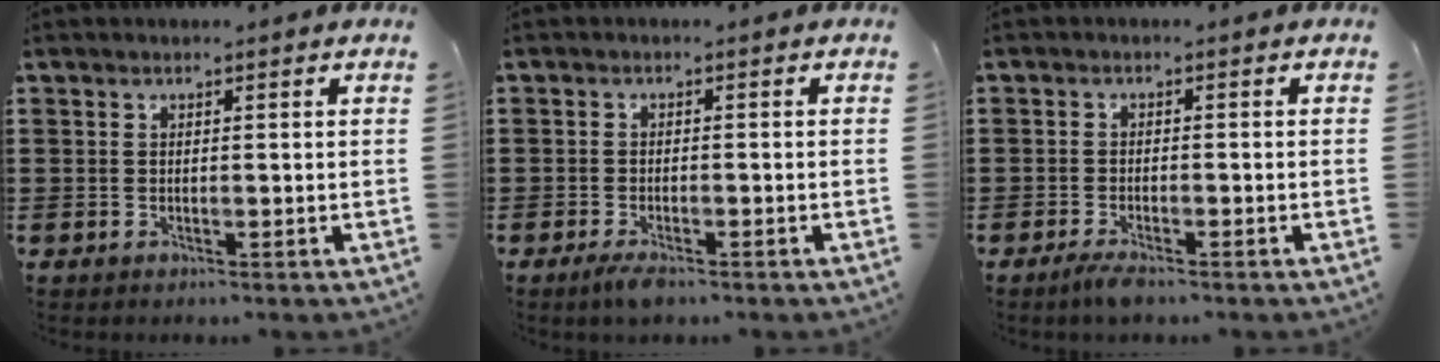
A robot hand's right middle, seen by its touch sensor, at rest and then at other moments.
{"total": 2.0, "force": [-1.4, 0.4, 1.3], "torque": [-0.030, -0.004, -0.028]}
{"total": 2.0, "force": [-1.6, 0.2, 1.2], "torque": [-0.029, -0.004, -0.030]}